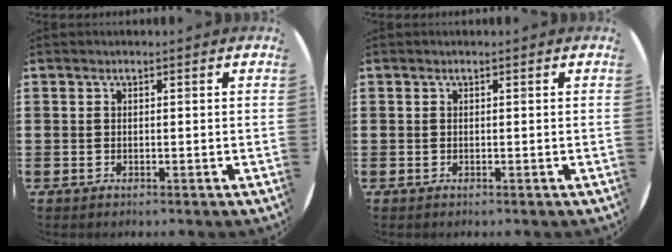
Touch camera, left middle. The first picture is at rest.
{"total": 0.0}